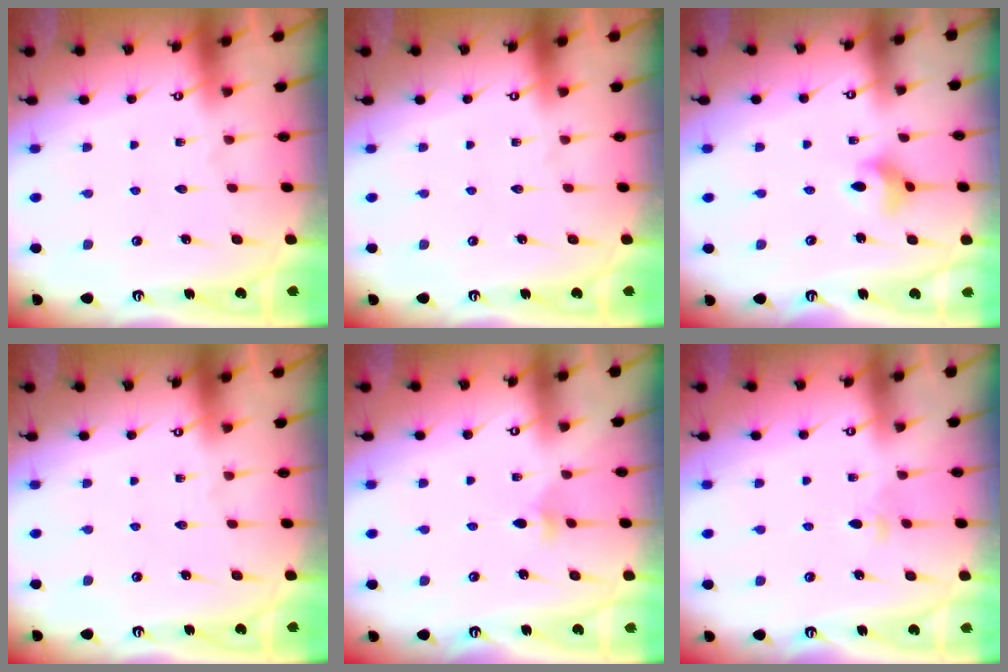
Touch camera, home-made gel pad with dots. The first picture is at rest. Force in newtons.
{"total": 0.0}
{"total": 4.7, "press": 4.6, "slide": 0.7}
{"total": 0.0}
{"total": 3.8, "press": 3.8, "slide": 0.8}
{"total": 3.0, "press": 3.0, "slide": 0.7}